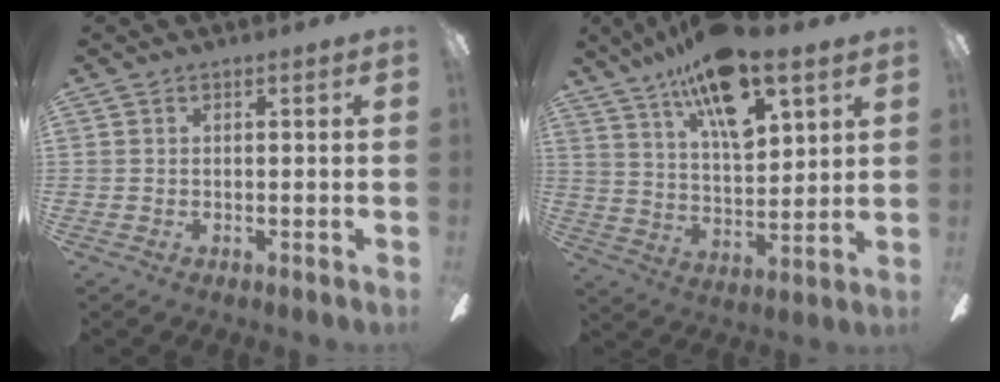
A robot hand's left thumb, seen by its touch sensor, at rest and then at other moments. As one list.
[{"total": 16.5, "force": [11.5, 5.5, 10.4], "torque": [-0.187, -0.051, 0.194]}]